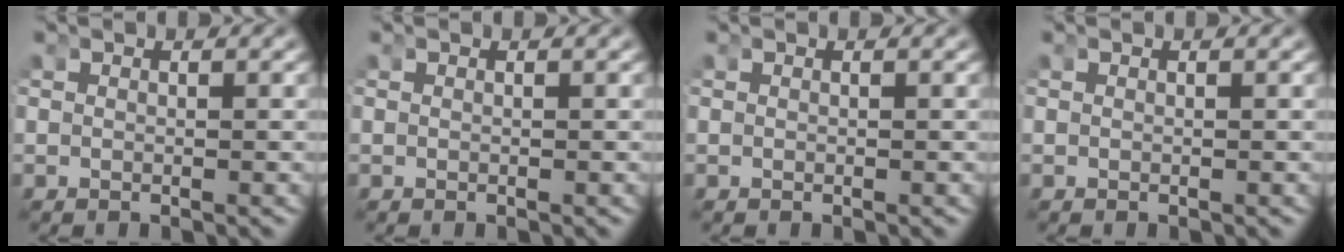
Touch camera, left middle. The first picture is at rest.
{"total": 0.0}
{"total": 0.0}
{"total": 0.0}